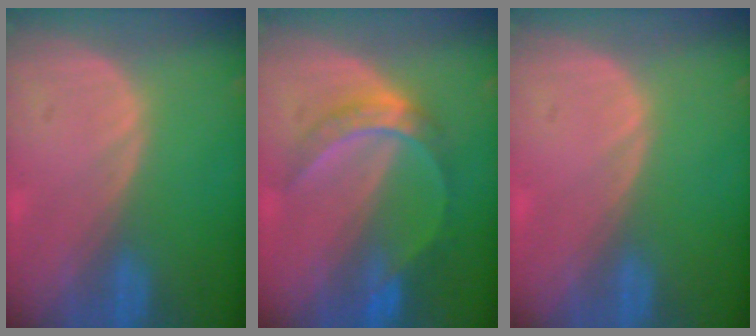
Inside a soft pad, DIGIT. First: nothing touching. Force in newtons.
{"total": 6.0, "press": 5.8, "slide": 1.4}
{"total": 0.7, "press": 0.1, "slide": 0.7}